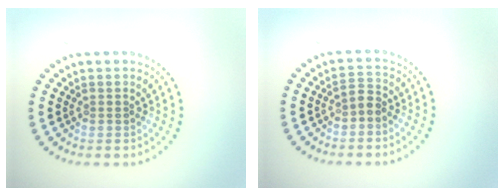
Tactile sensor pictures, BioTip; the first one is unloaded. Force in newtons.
{"total": 1.4, "press": 1.2, "slide": 0.8}